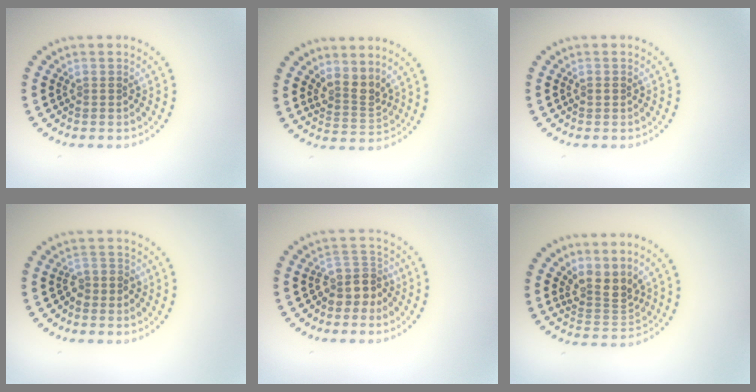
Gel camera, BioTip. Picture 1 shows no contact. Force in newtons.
{"total": 2.8, "press": 2.0, "slide": 2.0}
{"total": 0.8, "press": 0.8, "slide": 0.0}
{"total": 1.7, "press": 1.3, "slide": 1.1}
{"total": 3.0, "press": 2.3, "slide": 1.8}
{"total": 3.0, "press": 2.2, "slide": 2.0}